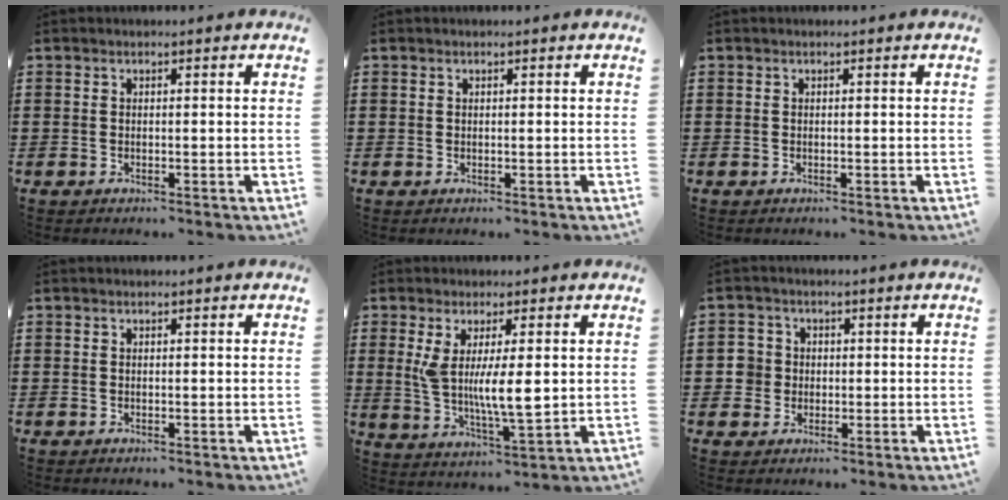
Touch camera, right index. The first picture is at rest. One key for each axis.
{"total": 0.0}
{"total": 0.0}
{"total": 0.0}
{"total": 8.1, "fx": 1.2, "fy": 2.1, "fz": 7.7, "tx": -0.146, "ty": -0.006, "tz": 0.017}
{"total": 3.6, "fx": -0.1, "fy": 3.5, "fz": 0.9, "tx": -0.040, "ty": 0.008, "tz": -0.006}